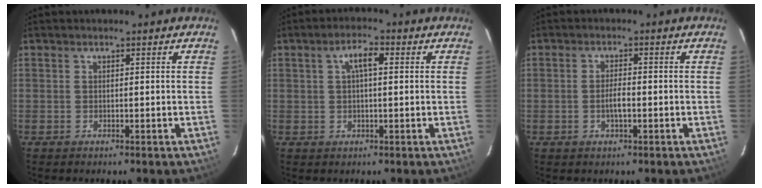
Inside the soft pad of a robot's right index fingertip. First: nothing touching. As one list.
[{"total": 3.9, "force": [1.0, 1.4, 3.5], "torque": [-0.066, 0.013, 0.018]}, {"total": 2.5, "force": [-0.8, 0.8, 2.2], "torque": [-0.041, -0.001, -0.015]}]